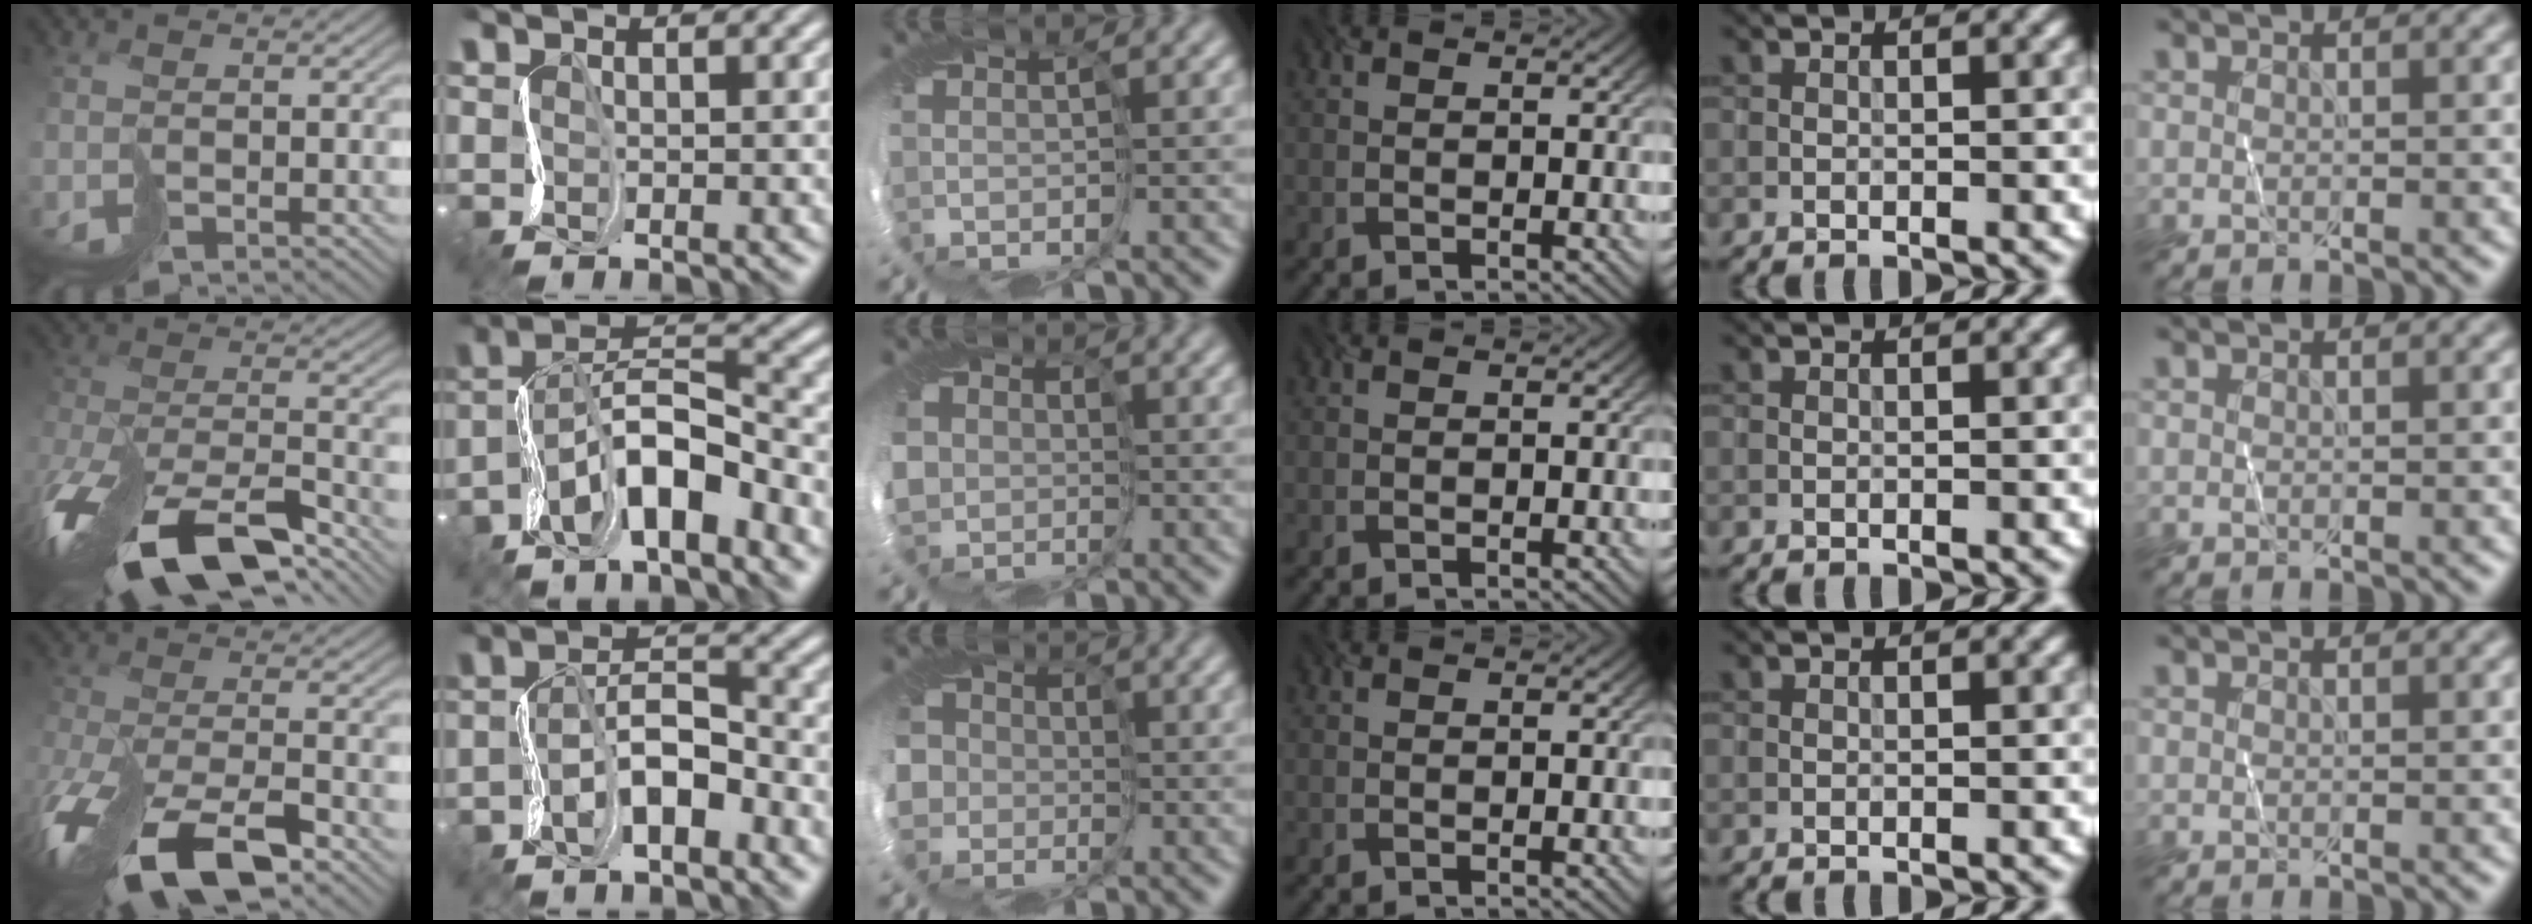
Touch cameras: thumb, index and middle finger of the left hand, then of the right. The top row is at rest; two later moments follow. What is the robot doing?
{"motion": "cut", "object": "receipt paper"}